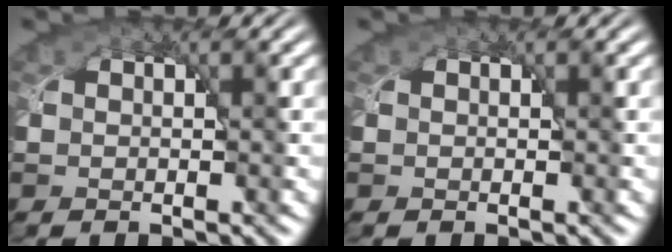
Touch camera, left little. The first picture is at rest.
{"total": 0.0}